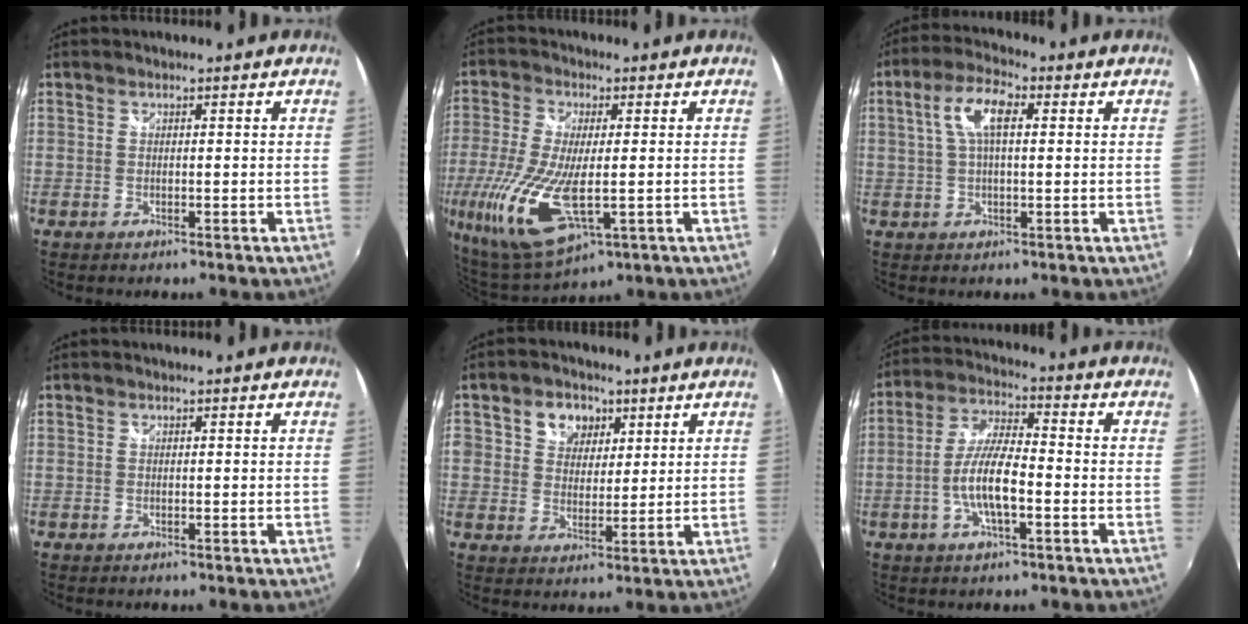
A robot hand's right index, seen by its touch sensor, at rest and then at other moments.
{"total": 19.3, "force": [-4.5, 8.2, 16.8], "torque": [-0.375, -0.047, -0.071]}
{"total": 7.0, "force": [1.6, 2.7, 6.3], "torque": [-0.124, 0.018, 0.028]}
{"total": 0.0}
{"total": 7.8, "force": [3.1, 6.6, 2.9], "torque": [-0.060, 0.023, 0.051]}
{"total": 9.1, "force": [-2.9, 2.2, 8.4], "torque": [-0.171, 0.006, -0.053]}